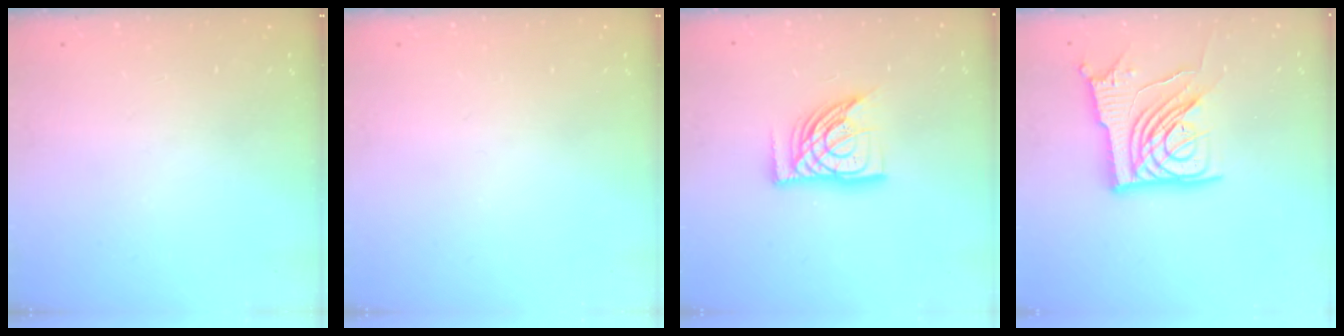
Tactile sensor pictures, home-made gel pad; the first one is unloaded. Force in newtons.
{"total": 0.0}
{"total": 14.1, "press": 14.0, "slide": 1.8}
{"total": 14.5, "press": 14.4, "slide": 1.2}